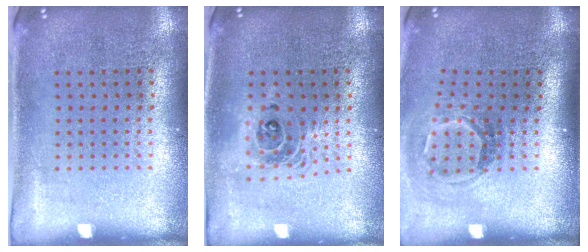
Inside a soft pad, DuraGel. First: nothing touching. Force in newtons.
{"total": 1.4, "press": 1.2, "slide": 0.8}
{"total": 1.8, "press": 1.2, "slide": 1.4}